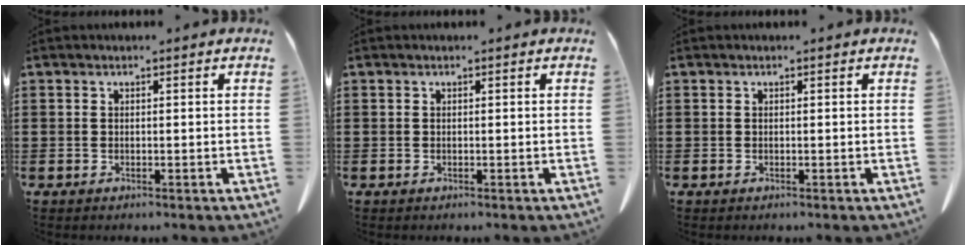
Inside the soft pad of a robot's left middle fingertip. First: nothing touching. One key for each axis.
{"total": 0.0}
{"total": 0.0}